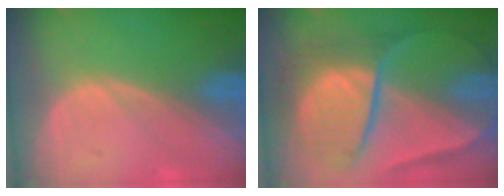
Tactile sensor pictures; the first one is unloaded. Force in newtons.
{"total": 10.7, "press": 10.7, "slide": 1.1}